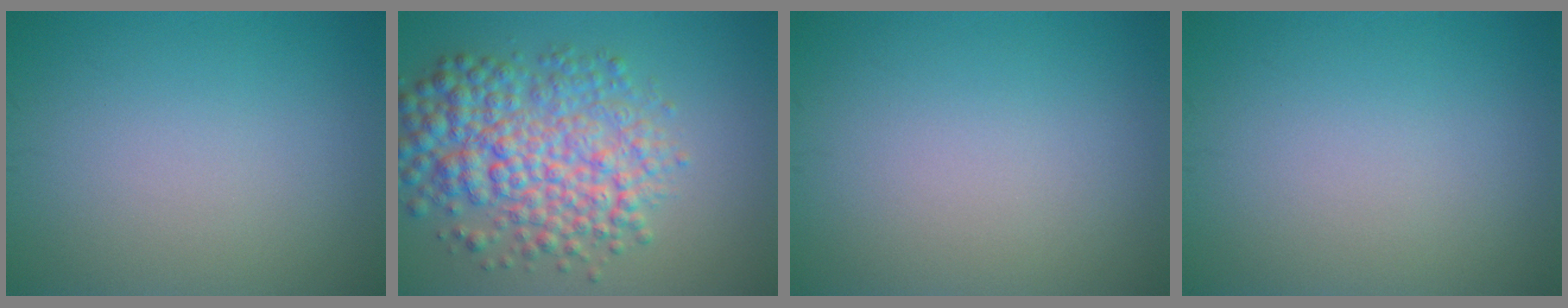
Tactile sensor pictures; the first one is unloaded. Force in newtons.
{"total": 7.8, "press": 7.8, "slide": 0.1}
{"total": 0.0}
{"total": 0.0}